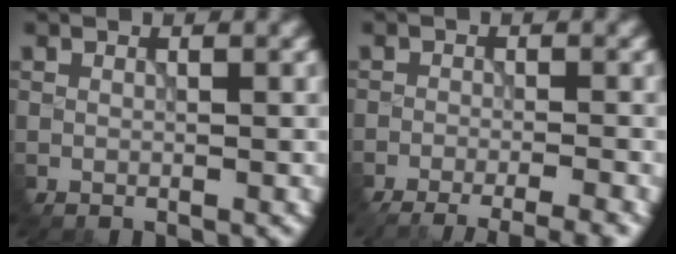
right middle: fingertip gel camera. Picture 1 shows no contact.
{"total": 8.4, "force": [-7.2, 2.0, 3.9], "torque": [-0.039, -0.010, -0.062]}